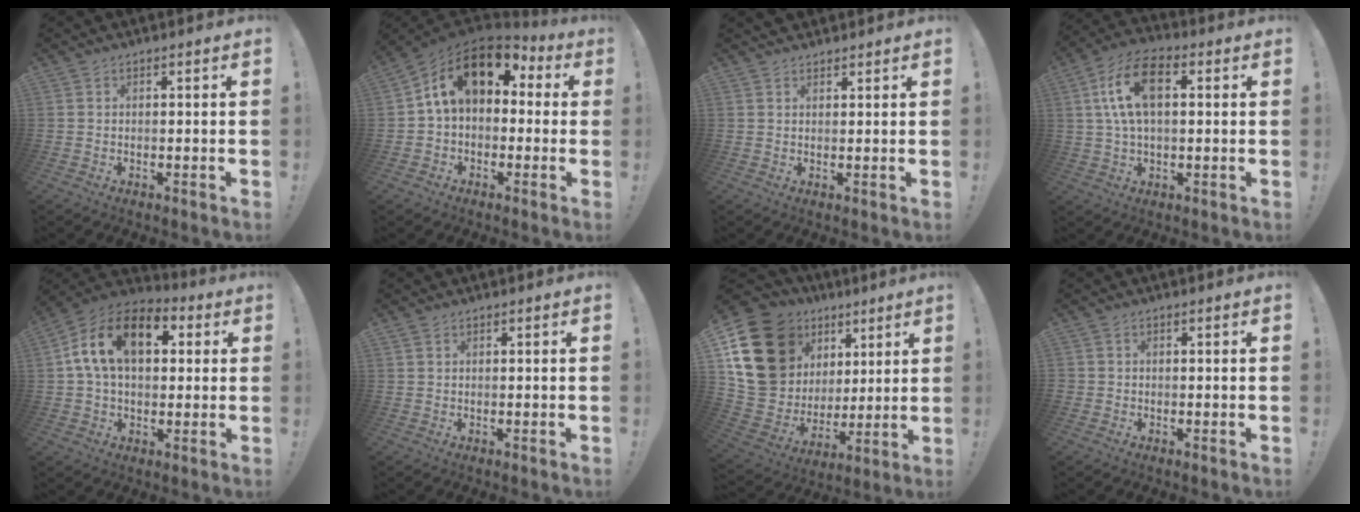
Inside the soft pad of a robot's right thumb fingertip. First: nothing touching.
{"total": 14.9, "force": [5.4, 9.1, 10.5], "torque": [-0.169, -0.008, 0.099]}
{"total": 0.9, "force": [0.8, 0.4, -0.1], "torque": [0.009, -0.006, 0.014]}
{"total": 13.4, "force": [3.1, 7.3, 10.7], "torque": [-0.199, 0.008, 0.058]}
{"total": 16.7, "force": [4.7, 10.4, 12.2], "torque": [-0.221, 0.005, 0.080]}
{"total": 0.6, "force": [0.4, 0.4, 0.1], "torque": [0.001, -0.001, 0.007]}
{"total": 22.8, "force": [9.7, 17.5, 11.0], "torque": [-0.200, -0.054, 0.223]}
{"total": 0.9, "force": [-0.2, 0.9, 0.1], "torque": [-0.007, 0.005, -0.003]}